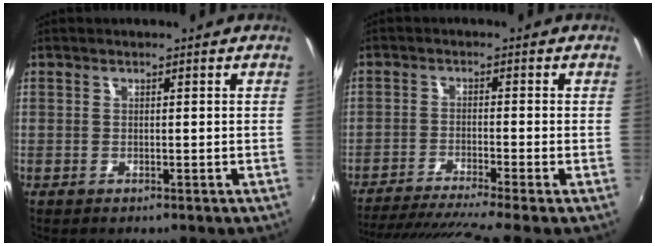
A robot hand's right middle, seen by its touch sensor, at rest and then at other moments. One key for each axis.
{"total": 11.7, "fx": -9.8, "fy": -1.4, "fz": 6.3, "tx": -0.132, "ty": -0.034, "tz": -0.159}